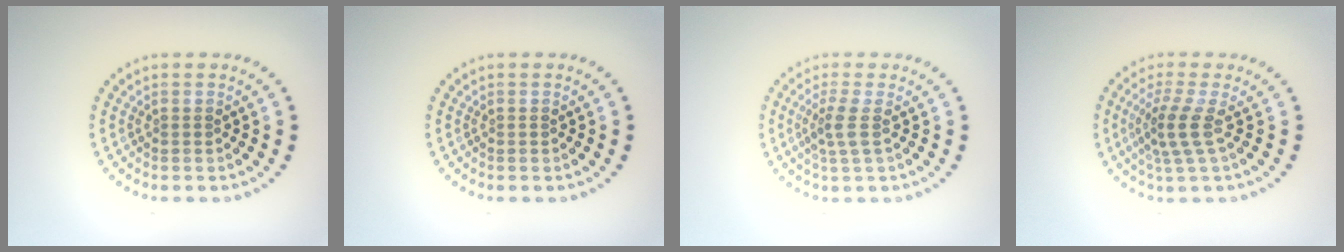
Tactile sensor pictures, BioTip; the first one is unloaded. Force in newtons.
{"total": 0.0}
{"total": 2.0, "press": 1.6, "slide": 1.3}
{"total": 2.9, "press": 2.3, "slide": 1.8}